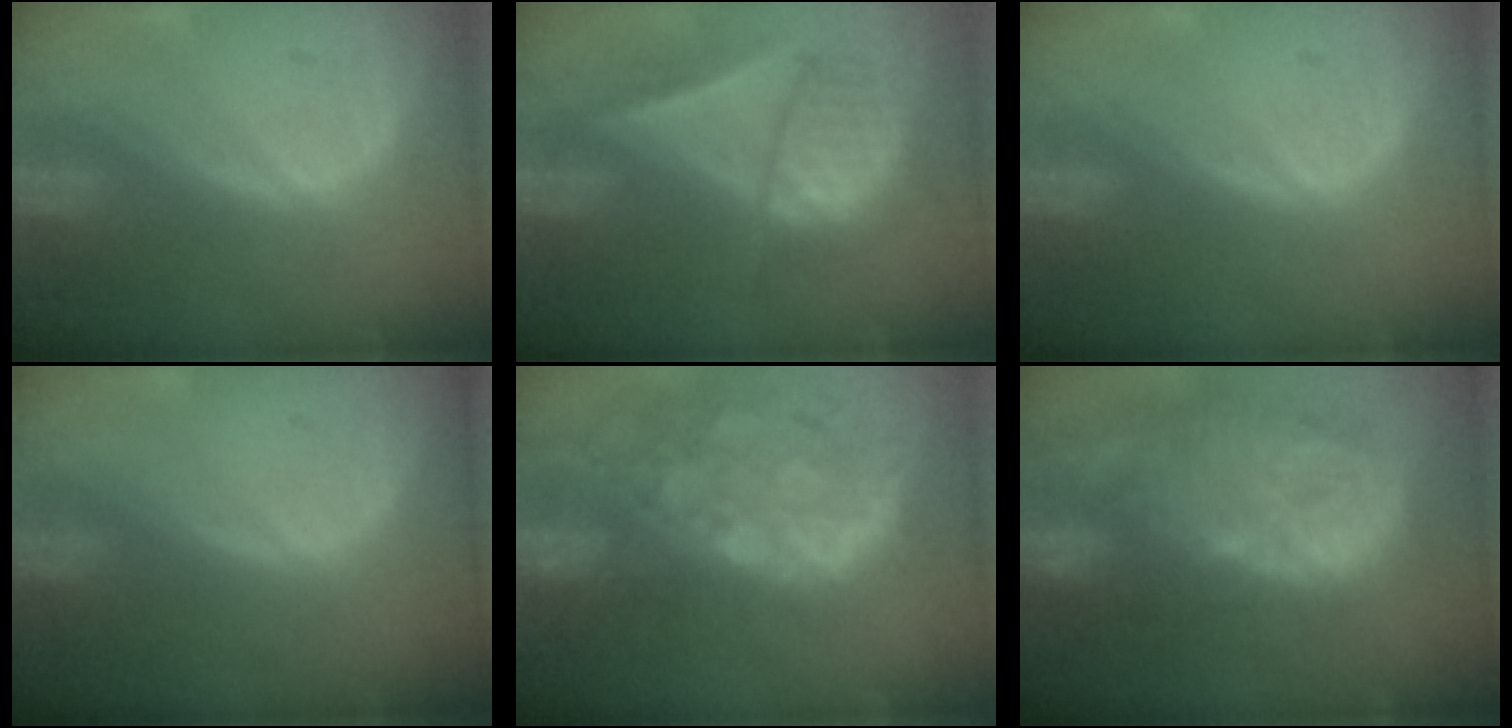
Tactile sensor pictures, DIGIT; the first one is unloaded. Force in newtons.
{"total": 7.8, "press": 7.5, "slide": 2.1}
{"total": 0.0}
{"total": 0.0}
{"total": 13.2, "press": 10.8, "slide": 7.6}
{"total": 14.4, "press": 12.6, "slide": 7.0}